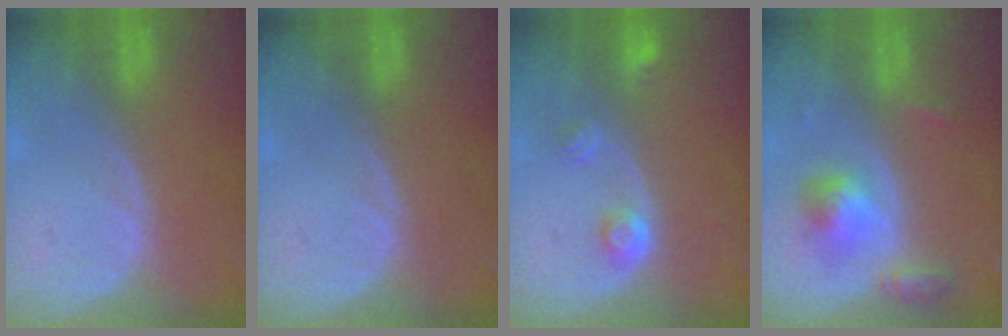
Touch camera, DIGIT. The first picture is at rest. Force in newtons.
{"total": 0.0}
{"total": 2.9, "press": 2.7, "slide": 1.0}
{"total": 5.3, "press": 5.0, "slide": 1.7}